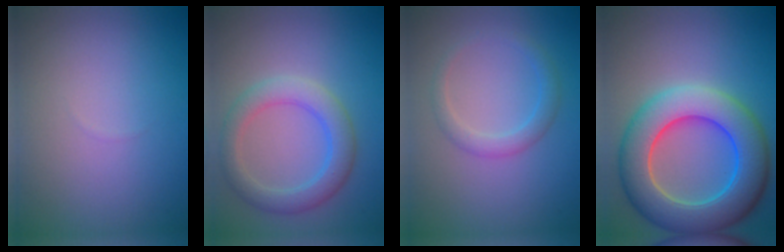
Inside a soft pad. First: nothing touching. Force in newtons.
{"total": 3.9, "press": 3.9, "slide": 0.1}
{"total": 2.0, "press": 2.0, "slide": 0.1}
{"total": 10.1, "press": 10.1, "slide": 0.7}